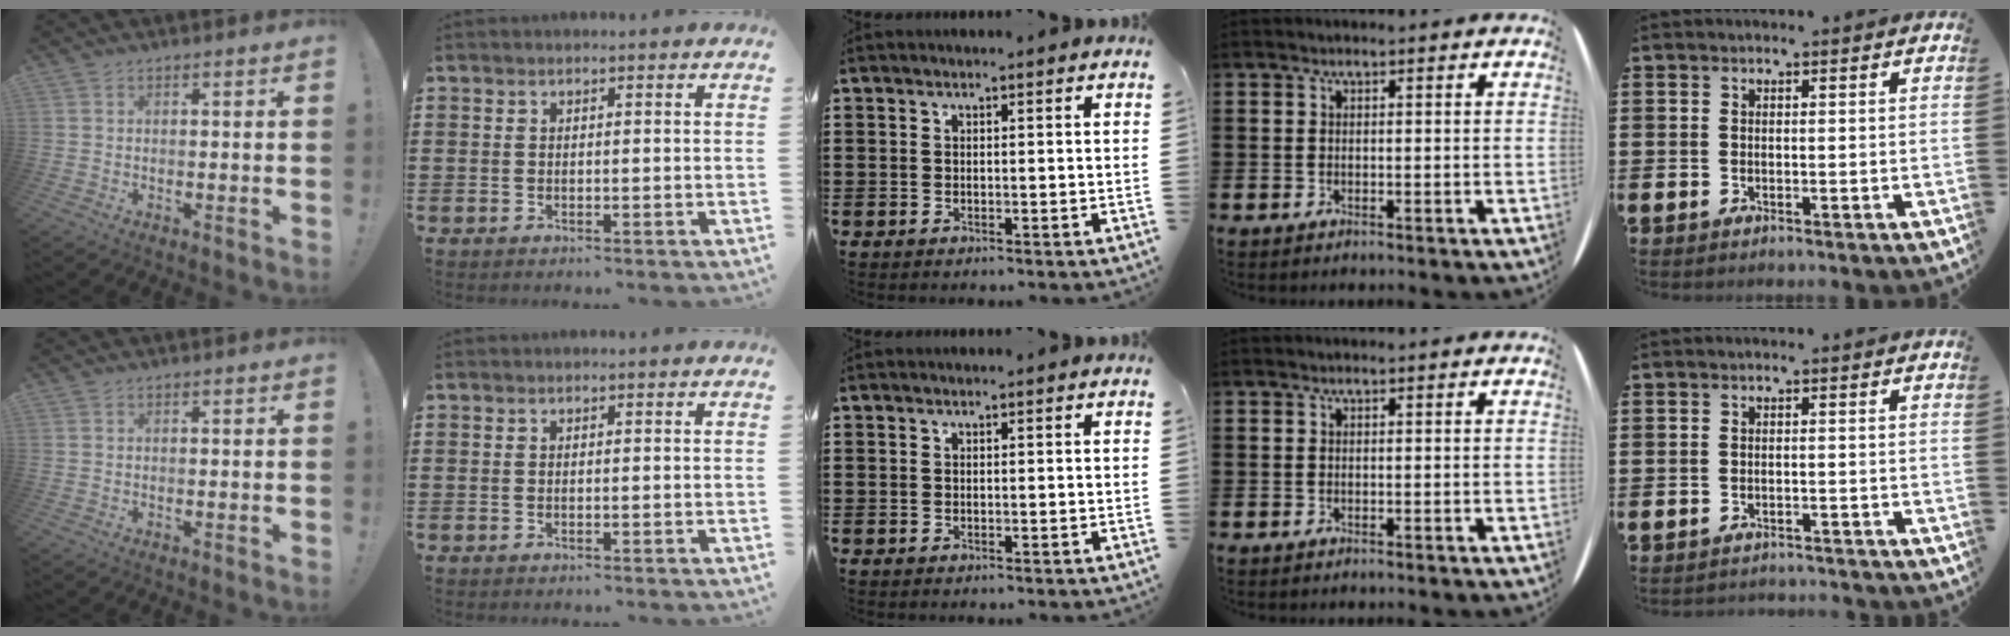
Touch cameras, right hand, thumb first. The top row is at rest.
{"little": {"total": 1.2, "force": [-1.2, 0.0, 0.0], "torque": [-0.003, 0.002, -0.024]}}